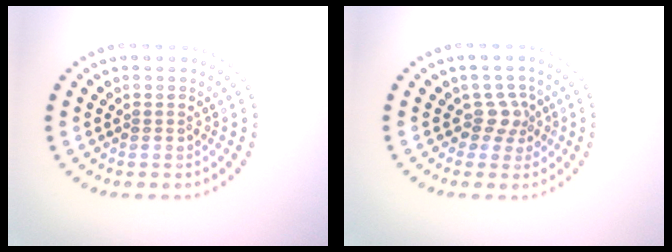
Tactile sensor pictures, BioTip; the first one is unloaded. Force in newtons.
{"total": 2.1, "press": 1.4, "slide": 1.5}